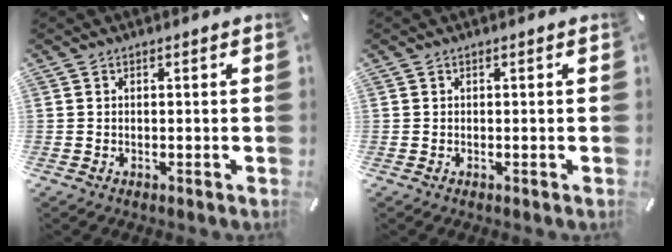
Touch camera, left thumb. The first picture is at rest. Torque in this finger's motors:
{"motor_torque": [-0.02, -0.02, 0.00, 0.00, 0.00]}